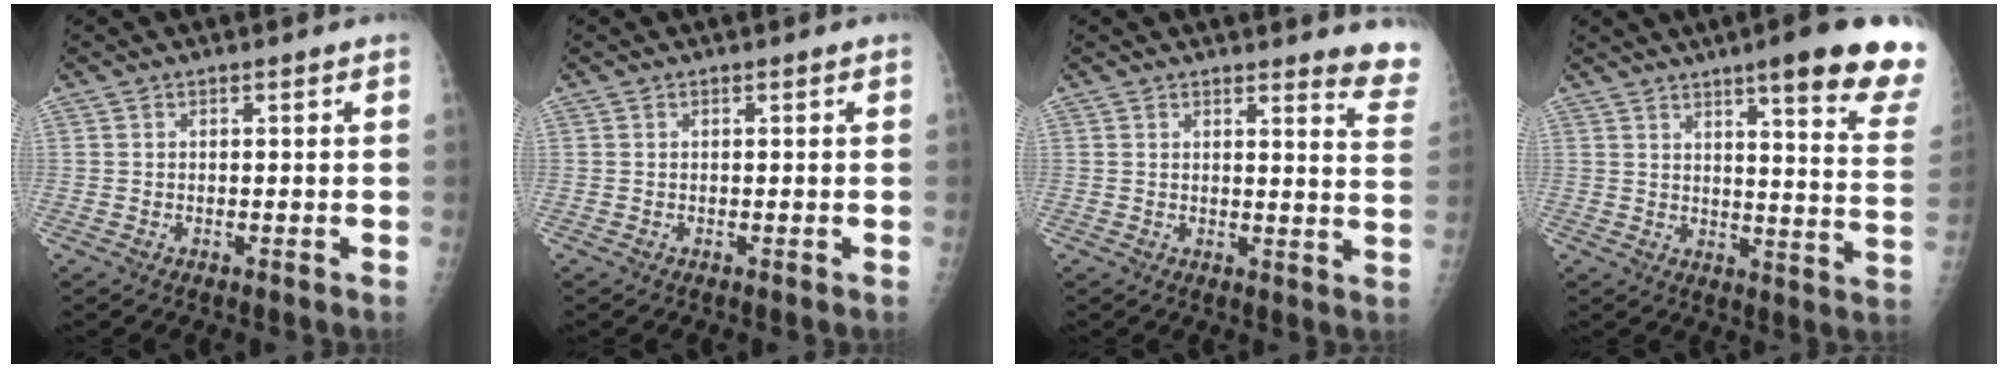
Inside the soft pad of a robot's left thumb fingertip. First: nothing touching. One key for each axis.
{"total": 0.0}
{"total": 7.7, "fx": 7.2, "fy": 0.7, "fz": 2.5, "tx": -0.002, "ty": -0.072, "tz": 0.057}
{"total": 20.1, "fx": 13.7, "fy": 2.4, "fz": 14.5, "tx": -0.165, "ty": -0.066, "tz": 0.167}